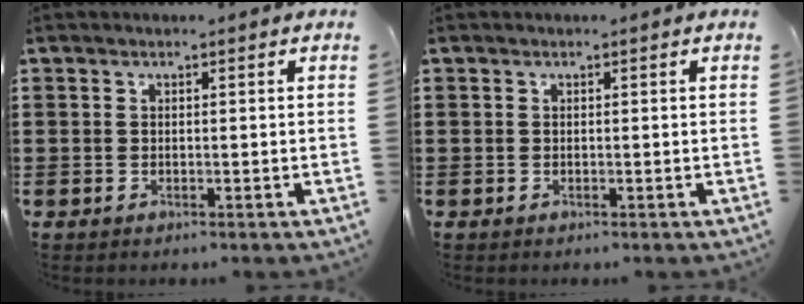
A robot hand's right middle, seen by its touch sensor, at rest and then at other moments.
{"total": 0.0}